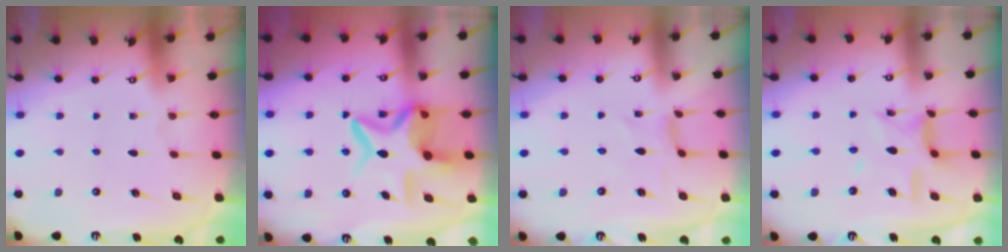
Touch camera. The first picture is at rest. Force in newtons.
{"total": 11.9, "press": 11.8, "slide": 1.9}
{"total": 0.0}
{"total": 10.4, "press": 10.4, "slide": 1.0}